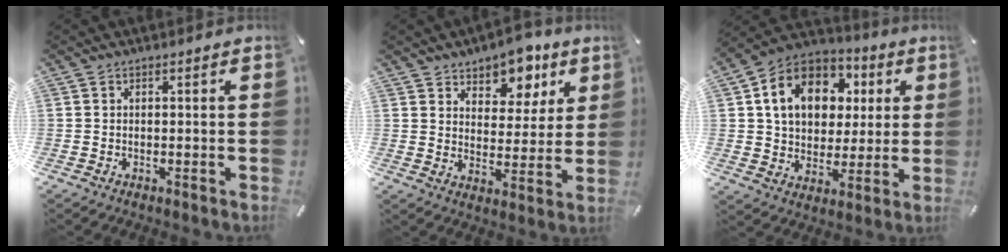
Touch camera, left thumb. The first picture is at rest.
{"total": 9.1, "force": [7.0, 5.4, 1.9], "torque": [-0.015, -0.063, 0.122]}
{"total": 14.1, "force": [4.4, 11.2, 7.3], "torque": [-0.141, -0.004, 0.085]}